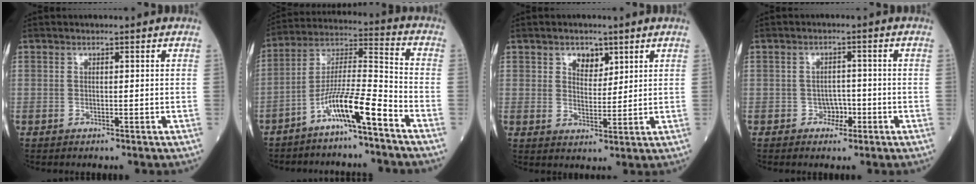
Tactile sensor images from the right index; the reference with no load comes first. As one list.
[{"total": 10.2, "force": [-6.4, -0.1, 7.9], "torque": [-0.156, 0.008, -0.121]}, {"total": 3.8, "force": [2.1, 2.4, 1.9], "torque": [-0.031, 0.001, 0.039]}, {"total": 2.4, "force": [-1.2, 1.8, 1.1], "torque": [-0.007, 0.008, -0.017]}]